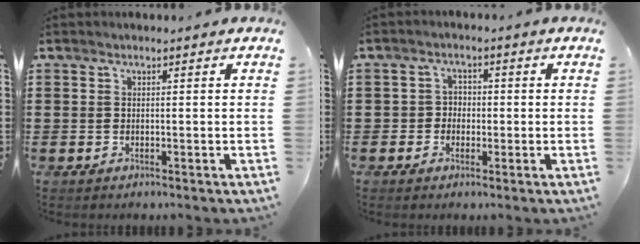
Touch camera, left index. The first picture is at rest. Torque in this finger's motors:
{"motor_torque": [-0.05, 0.09, 0.04, 0.00]}